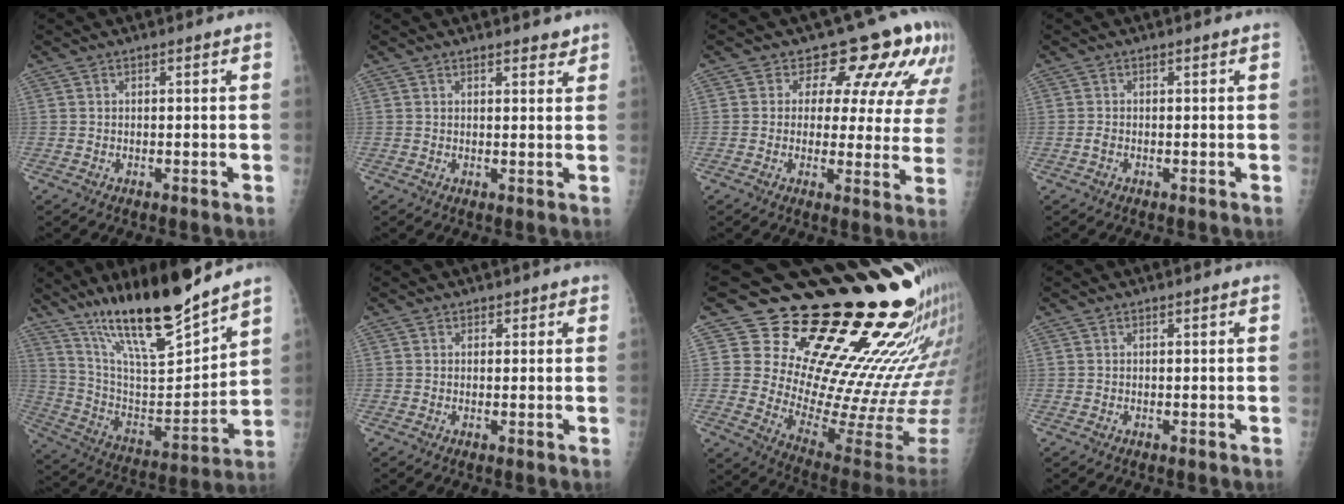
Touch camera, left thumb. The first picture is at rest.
{"total": 3.4, "force": [2.8, 1.1, 1.6], "torque": [-0.005, -0.013, 0.037]}
{"total": 12.9, "force": [8.8, 6.6, 6.8], "torque": [-0.036, -0.043, 0.081]}
{"total": 0.9, "force": [0.1, 0.4, 0.8], "torque": [-0.011, 0.001, 0.000]}
{"total": 22.0, "force": [16.9, 4.0, 13.5], "torque": [-0.207, -0.088, 0.302]}
{"total": 1.2, "force": [0.8, 0.8, 0.1], "torque": [0.018, -0.005, 0.006]}
{"total": 28.5, "force": [19.8, 8.7, 18.6], "torque": [-0.233, -0.142, 0.288]}
{"total": 0.0}